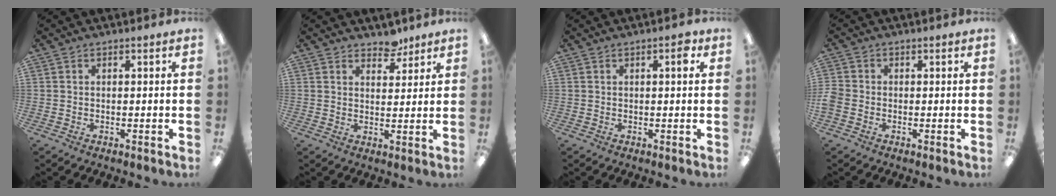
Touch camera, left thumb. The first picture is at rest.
{"total": 4.9, "force": [4.3, 2.2, 0.9], "torque": [0.004, -0.029, 0.074]}
{"total": 2.3, "force": [1.0, 0.5, 2.0], "torque": [-0.027, -0.001, 0.012]}
{"total": 2.5, "force": [-1.0, 2.0, 1.2], "torque": [-0.024, 0.006, -0.020]}